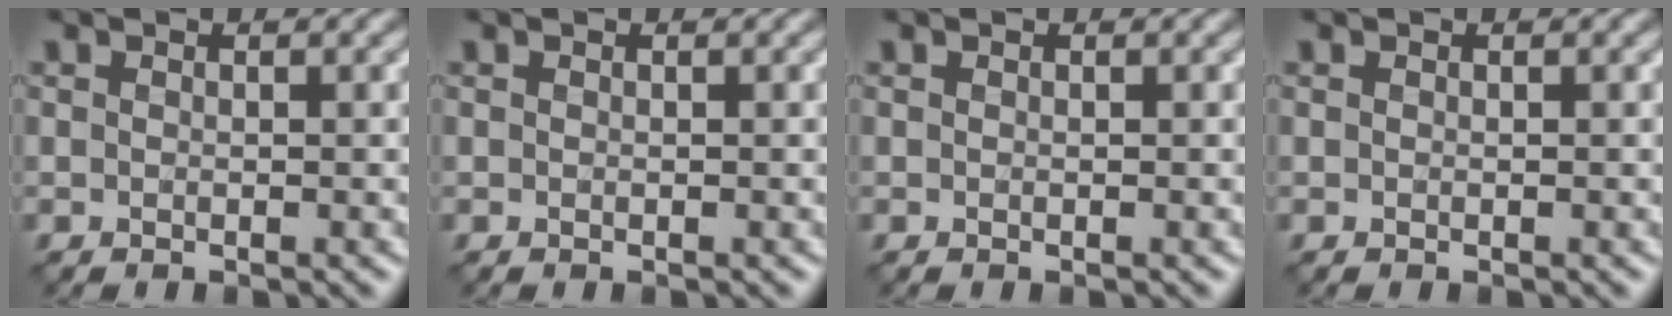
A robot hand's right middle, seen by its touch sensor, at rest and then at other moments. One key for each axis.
{"total": 0.0}
{"total": 0.0}
{"total": 0.0}